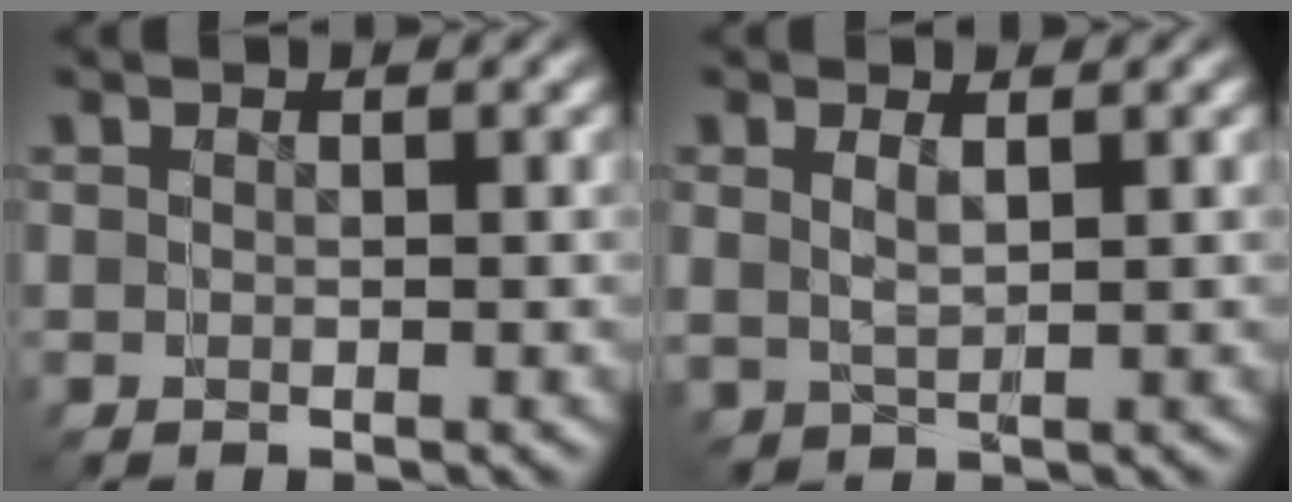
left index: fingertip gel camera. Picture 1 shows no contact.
{"total": 0.9, "force": [0.4, -0.3, 0.8], "torque": [0.000, 0.003, 0.012]}